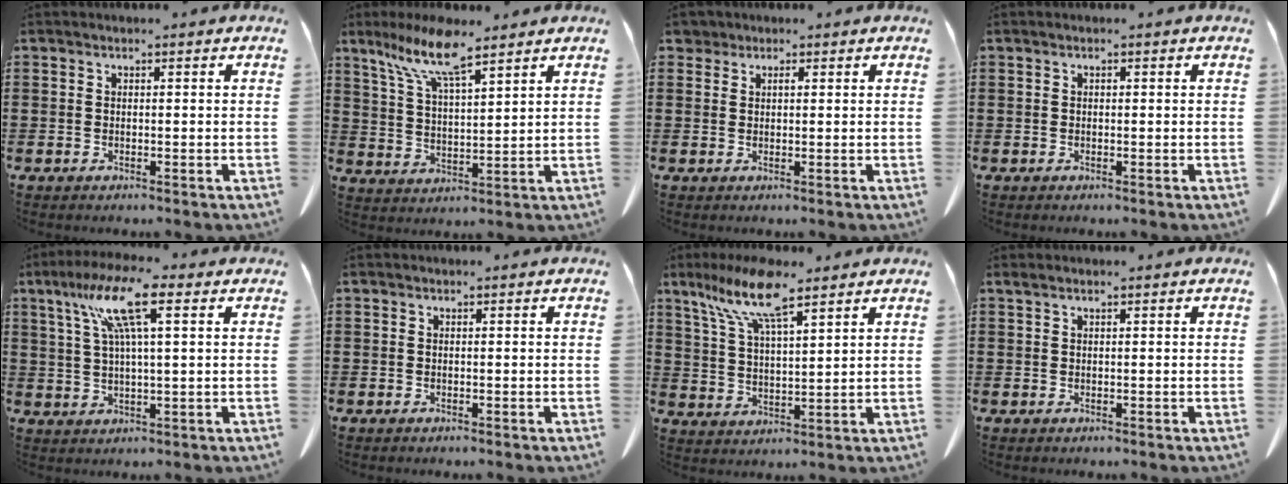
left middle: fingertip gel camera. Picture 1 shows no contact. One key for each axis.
{"total": 9.7, "fx": 7.1, "fy": 1.8, "fz": 6.4, "tx": -0.141, "ty": -0.014, "tz": 0.128}
{"total": 1.7, "fx": 1.1, "fy": 1.1, "fz": 0.6, "tx": -0.018, "ty": 0.007, "tz": 0.021}
{"total": 0.0}
{"total": 11.2, "fx": 4.9, "fy": 2.1, "fz": 9.9, "tx": -0.213, "ty": 0.006, "tz": 0.078}
{"total": 0.0}
{"total": 10.8, "fx": 7.3, "fy": 2.4, "fz": 7.5, "tx": -0.170, "ty": -0.012, "tz": 0.129}
{"total": 0.6, "fx": 0.4, "fy": 0.1, "fz": 0.4, "tx": -0.010, "ty": 0.001, "tz": 0.008}